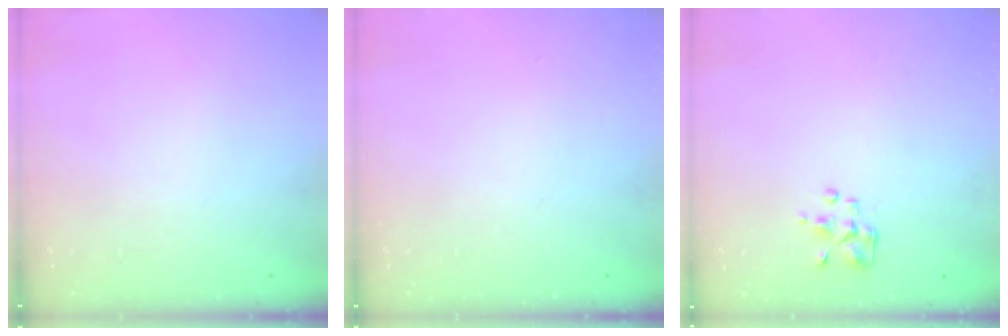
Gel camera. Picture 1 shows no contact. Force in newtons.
{"total": 0.0}
{"total": 2.4, "press": 2.3, "slide": 0.6}